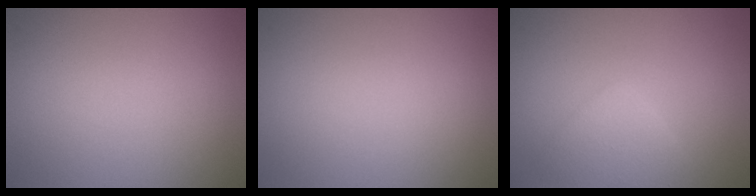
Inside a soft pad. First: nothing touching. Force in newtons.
{"total": 0.0}
{"total": 2.3, "press": 2.3, "slide": 0.1}